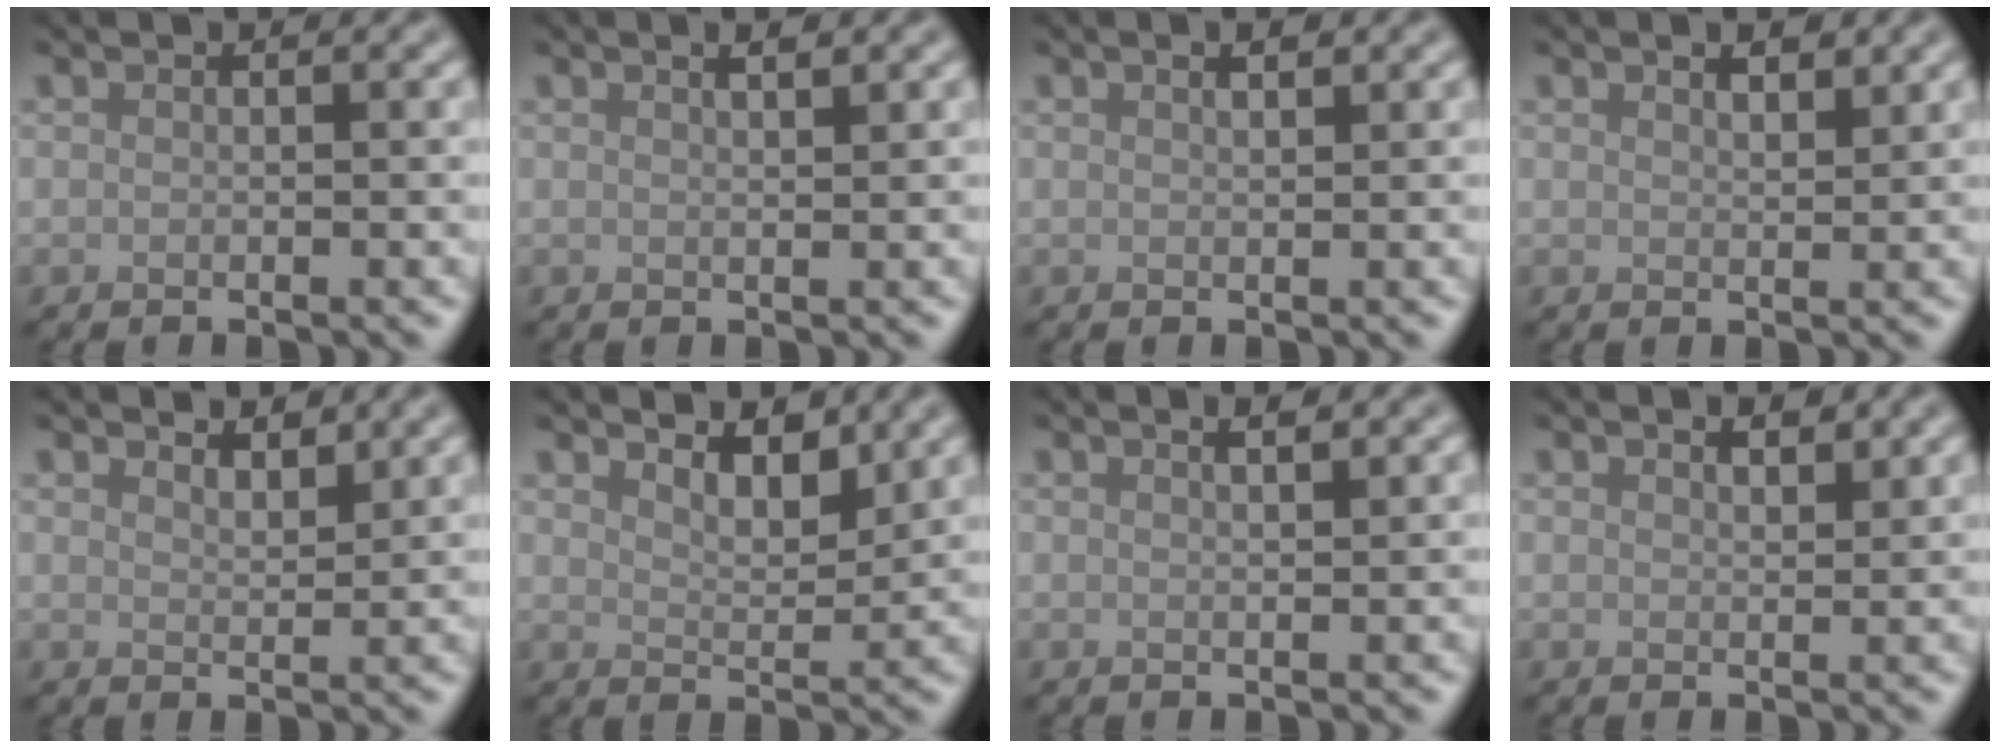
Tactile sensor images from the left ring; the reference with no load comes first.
{"total": 1.5, "force": [0.9, 0.4, 1.1], "torque": [-0.011, 0.003, 0.010]}
{"total": 1.1, "force": [0.7, 0.2, 0.7], "torque": [-0.012, 0.001, 0.013]}
{"total": 1.7, "force": [1.2, 0.5, 1.0], "torque": [-0.015, 0.001, 0.023]}
{"total": 2.1, "force": [2.0, 0.4, 0.6], "torque": [-0.008, 0.001, 0.031]}
{"total": 3.2, "force": [2.7, 0.9, 1.4], "torque": [-0.029, -0.005, 0.039]}
{"total": 1.8, "force": [1.1, 0.6, 1.4], "torque": [-0.009, 0.004, 0.006]}
{"total": 1.6, "force": [1.1, 0.6, 0.9], "torque": [-0.013, 0.000, 0.021]}